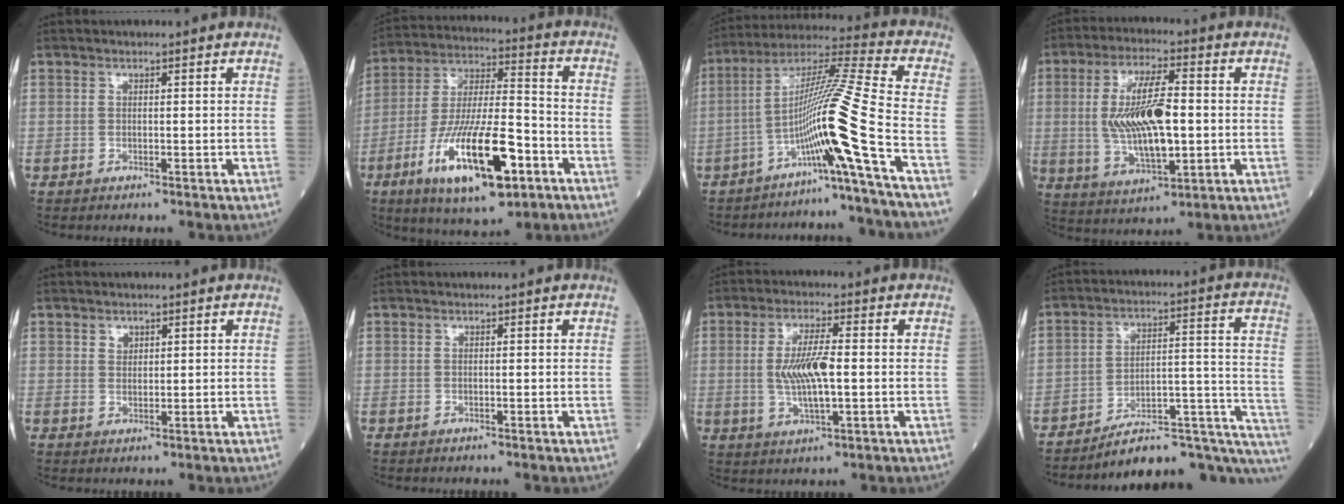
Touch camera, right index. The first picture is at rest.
{"total": 18.3, "force": [-8.0, 4.4, 15.9], "torque": [-0.312, -0.019, -0.131]}
{"total": 11.7, "force": [-5.2, -2.9, 10.1], "torque": [-0.183, 0.011, -0.099]}
{"total": 12.7, "force": [-0.1, 3.6, 12.1], "torque": [-0.239, 0.001, 0.003]}
{"total": 1.4, "force": [0.9, 0.9, 0.5], "torque": [-0.003, -0.004, 0.015]}
{"total": 0.0}
{"total": 7.4, "force": [-0.1, 1.4, 7.3], "torque": [-0.149, -0.001, -0.001]}
{"total": 16.5, "force": [-13.5, 4.4, 8.4], "torque": [-0.045, 0.080, -0.181]}